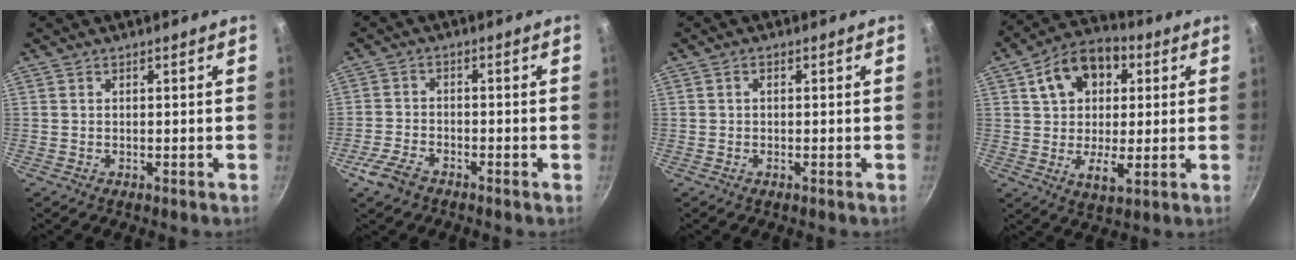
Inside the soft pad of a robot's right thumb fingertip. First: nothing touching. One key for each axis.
{"total": 5.2, "fx": -3.6, "fy": 2.5, "fz": 3.0, "tx": -0.067, "ty": 0.022, "tz": -0.075}
{"total": 1.0, "fx": 0.0, "fy": 0.6, "fz": 0.8, "tx": -0.015, "ty": 0.004, "tz": -0.005}
{"total": 15.0, "fx": 4.4, "fy": 9.8, "fz": 10.4, "tx": -0.149, "ty": 0.001, "tz": 0.060}